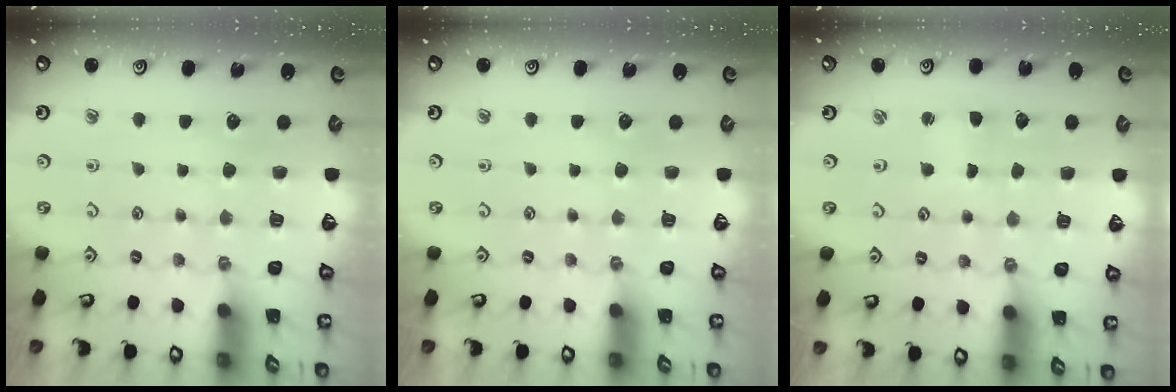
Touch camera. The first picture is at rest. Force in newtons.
{"total": 0.0}
{"total": 1.7, "press": 1.7, "slide": 0.2}